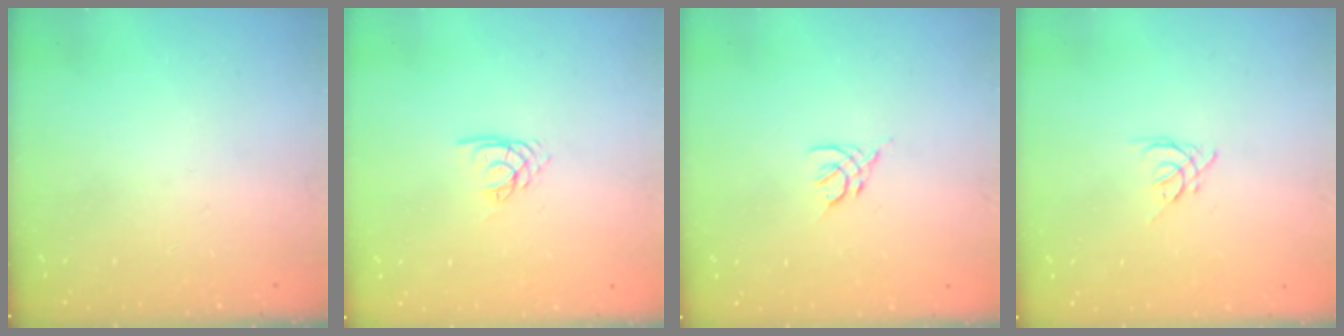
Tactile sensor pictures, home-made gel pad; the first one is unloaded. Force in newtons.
{"total": 2.1, "press": 2.1, "slide": 0.1}
{"total": 2.4, "press": 2.3, "slide": 0.6}
{"total": 3.4, "press": 3.3, "slide": 0.7}